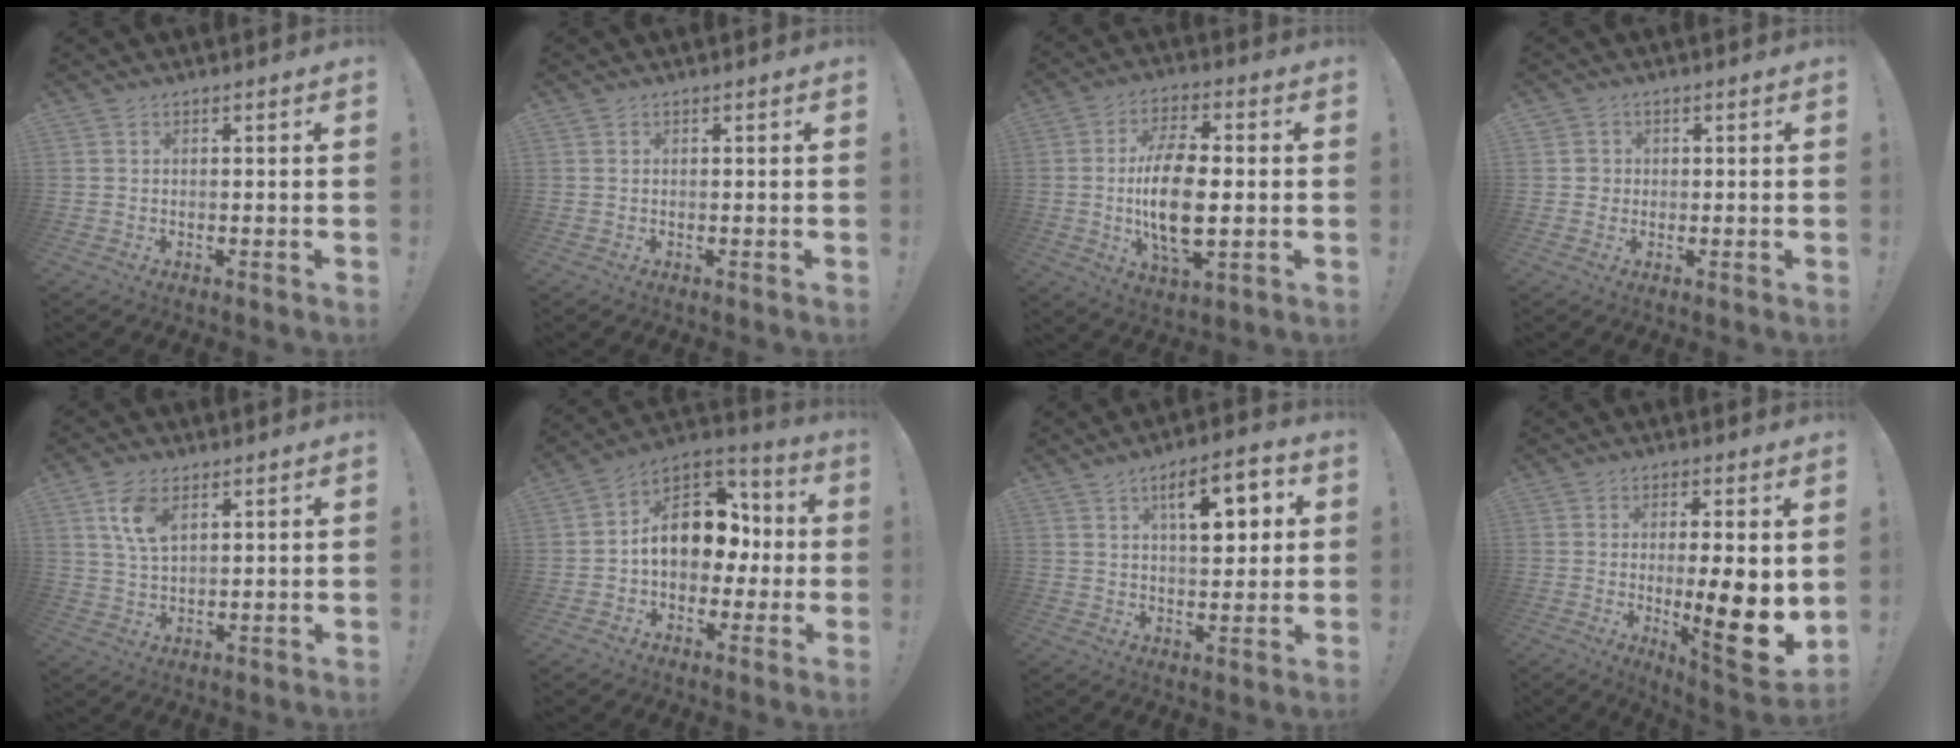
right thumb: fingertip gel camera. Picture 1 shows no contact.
{"total": 0.0}
{"total": 16.3, "force": [-0.6, 7.6, 14.4], "torque": [-0.274, -0.006, -0.018]}
{"total": 2.8, "force": [0.1, 2.7, 0.4], "torque": [0.002, 0.000, 0.001]}
{"total": 8.2, "force": [4.0, 4.3, 5.6], "torque": [-0.109, -0.009, 0.073]}
{"total": 15.9, "force": [1.1, 11.8, 10.6], "torque": [-0.143, 0.010, 0.029]}
{"total": 11.5, "force": [4.4, 4.7, 9.5], "torque": [-0.128, -0.008, 0.066]}
{"total": 12.4, "force": [-2.1, 1.6, 12.1], "torque": [-0.152, -0.011, -0.027]}